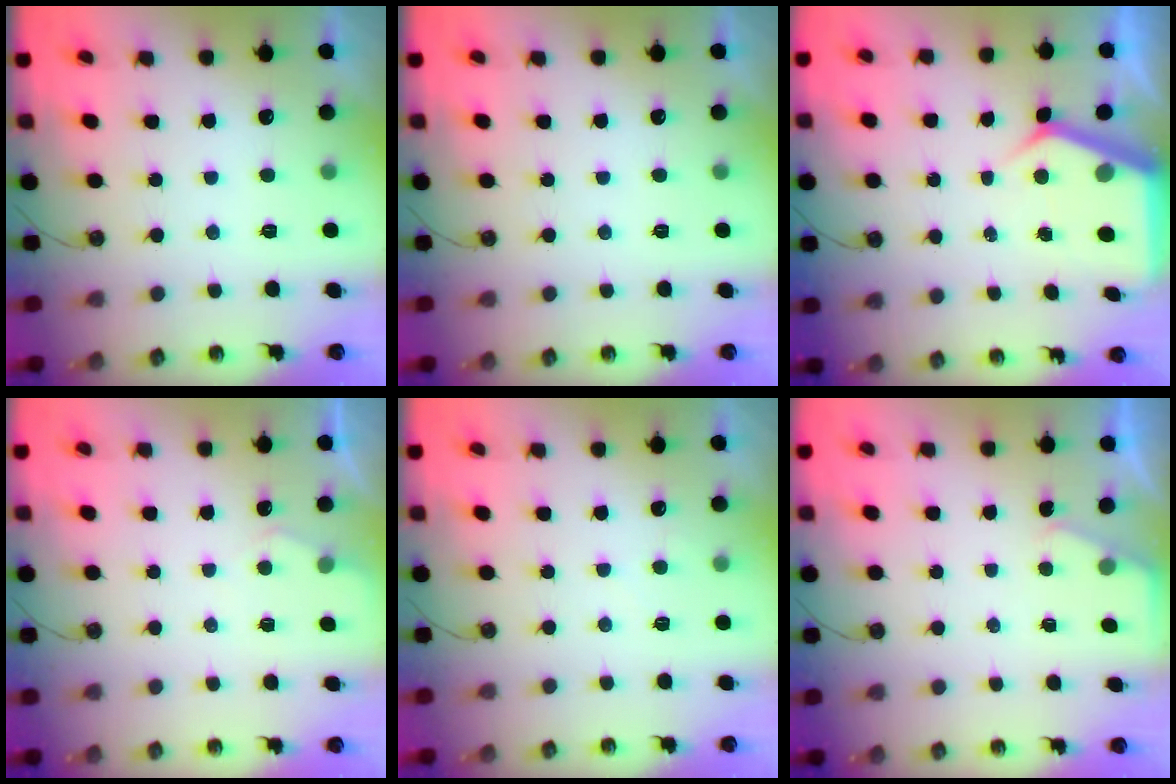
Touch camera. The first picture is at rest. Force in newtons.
{"total": 0.0}
{"total": 5.7, "press": 5.7, "slide": 0.6}
{"total": 3.3, "press": 3.3, "slide": 0.5}
{"total": 1.9, "press": 1.9, "slide": 0.3}
{"total": 2.0, "press": 2.0, "slide": 0.3}